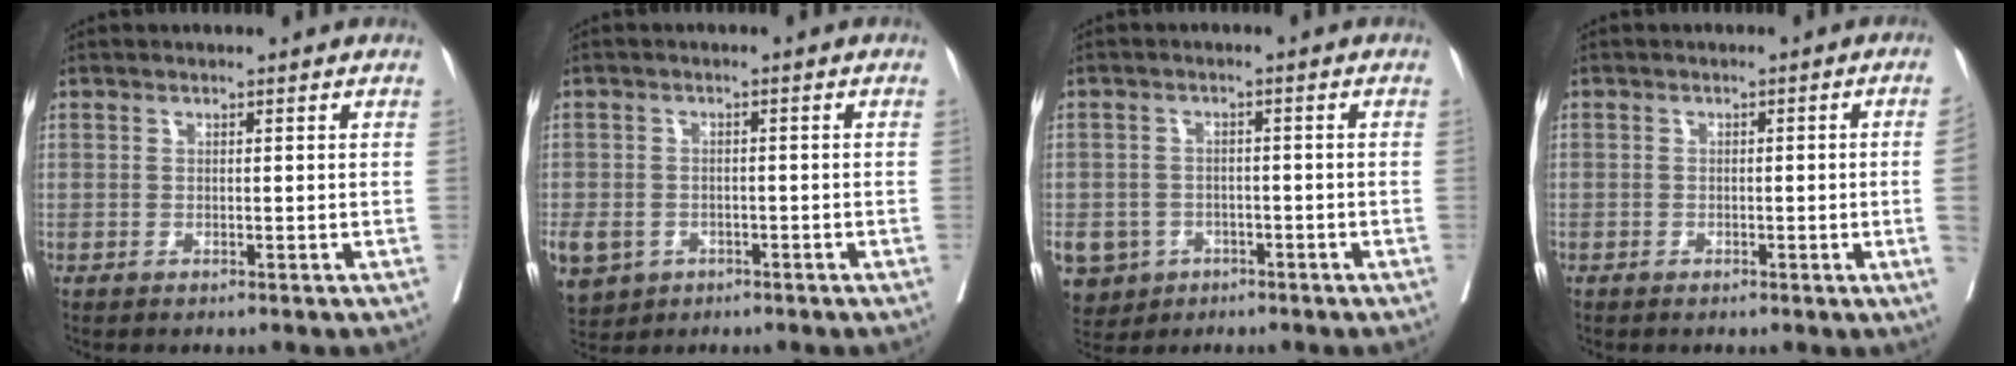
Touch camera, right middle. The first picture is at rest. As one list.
[{"total": 14.7, "force": [-6.3, 11.8, 6.2], "torque": [-0.191, -0.007, -0.088]}, {"total": 7.2, "force": [-3.6, 6.0, 1.7], "torque": [-0.037, 0.005, -0.051]}, {"total": 3.5, "force": [-0.6, -0.3, 3.4], "torque": [-0.043, 0.005, -0.008]}]